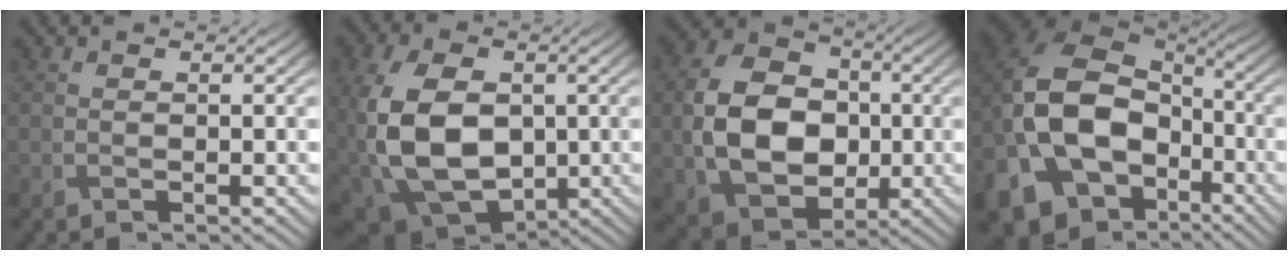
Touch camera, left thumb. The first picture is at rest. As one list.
[{"total": 16.4, "force": [-0.5, 11.3, 11.9], "torque": [-0.274, -0.023, -0.004]}, {"total": 12.1, "force": [-1.1, 9.1, 7.9], "torque": [-0.170, -0.001, -0.020]}, {"total": 19.2, "force": [-6.5, 14.3, 10.9], "torque": [-0.270, -0.033, -0.105]}]